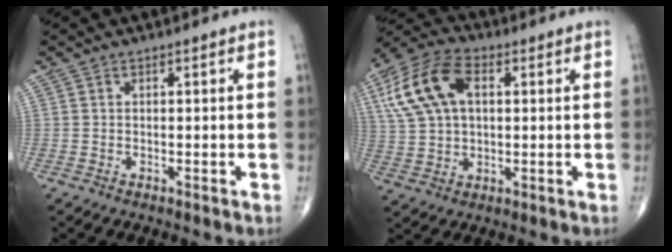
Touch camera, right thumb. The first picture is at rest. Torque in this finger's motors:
{"motor_torque": [0.70, 1.85, 0.51, -0.50, 0.28]}